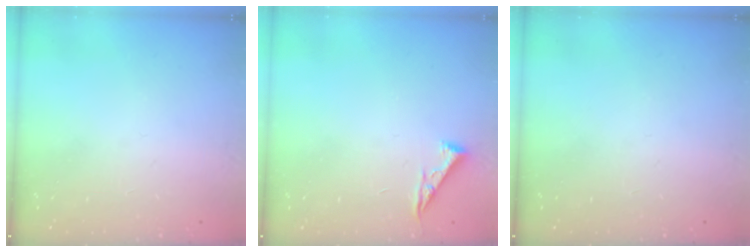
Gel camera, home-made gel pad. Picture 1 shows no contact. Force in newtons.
{"total": 4.3, "press": 4.3, "slide": 0.6}
{"total": 0.0}